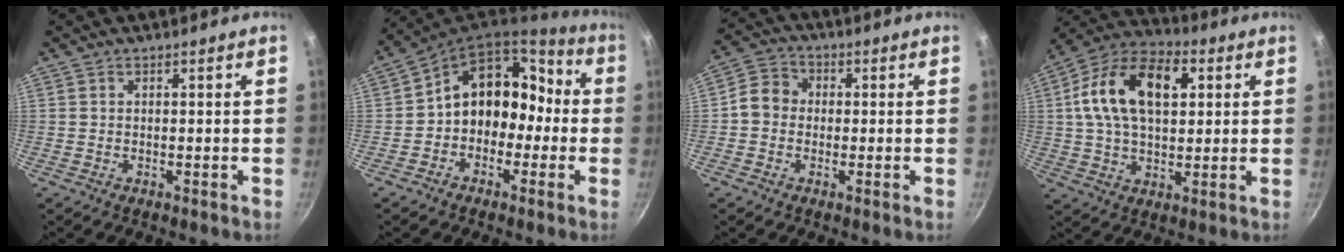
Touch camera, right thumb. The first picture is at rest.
{"total": 14.6, "force": [-1.5, 10.7, 9.8], "torque": [-0.101, 0.055, -0.038]}
{"total": 6.2, "force": [-0.5, 5.5, 2.9], "torque": [-0.034, 0.021, -0.022]}
{"total": 18.1, "force": [4.1, 10.7, 14.0], "torque": [-0.234, 0.016, 0.065]}